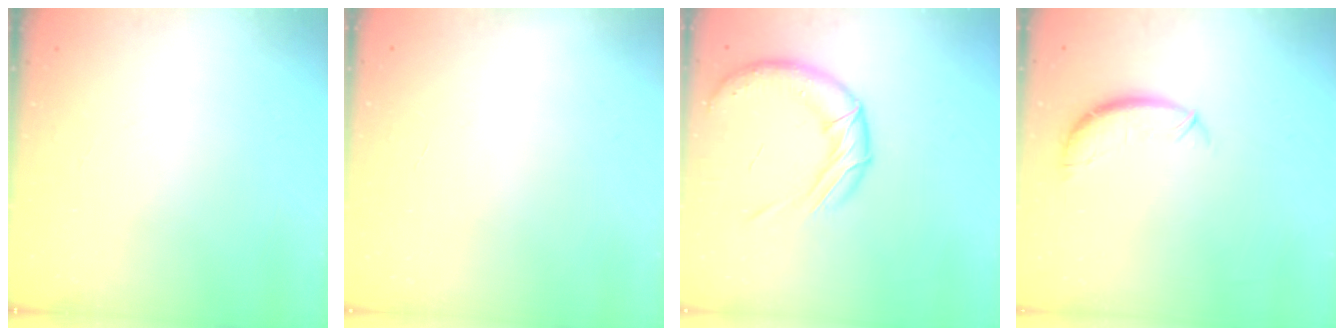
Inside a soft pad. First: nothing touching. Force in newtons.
{"total": 0.6, "press": 0.6, "slide": 0.2}
{"total": 16.1, "press": 15.9, "slide": 2.5}
{"total": 8.2, "press": 8.2, "slide": 0.7}